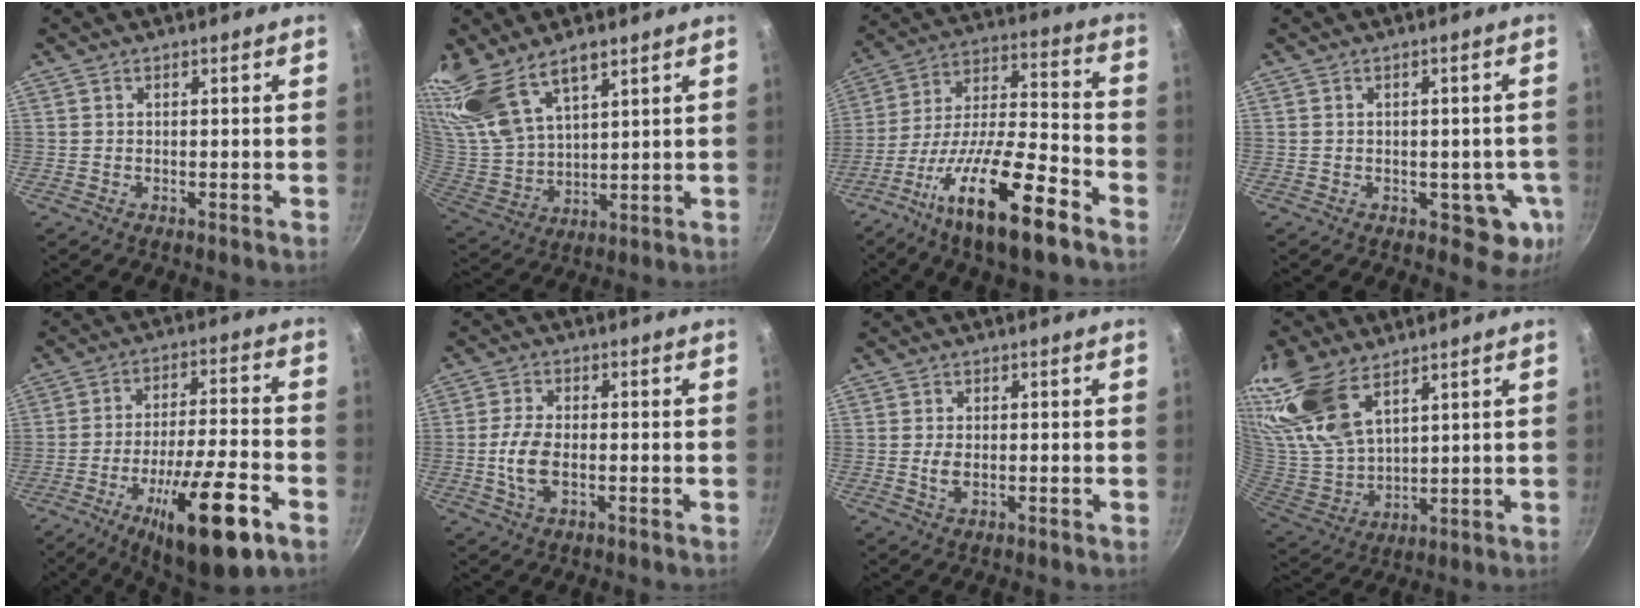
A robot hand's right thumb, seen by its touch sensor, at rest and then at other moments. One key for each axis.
{"total": 15.0, "fx": 10.7, "fy": 5.8, "fz": 8.7, "tx": -0.161, "ty": -0.055, "tz": 0.230}
{"total": 21.7, "fx": -12.0, "fy": 5.9, "fz": 17.0, "tx": -0.280, "ty": 0.059, "tz": -0.219}
{"total": 7.2, "fx": -1.7, "fy": 4.7, "fz": 5.2, "tx": -0.022, "ty": 0.009, "tz": -0.016}
{"total": 19.5, "fx": -9.3, "fy": 4.9, "fz": 16.5, "tx": -0.256, "ty": 0.035, "tz": -0.144}
{"total": 6.2, "fx": -1.3, "fy": 3.1, "fz": 5.3, "tx": -0.110, "ty": 0.010, "tz": -0.030}
{"total": 2.4, "fx": -0.3, "fy": 1.2, "fz": 2.0, "tx": -0.041, "ty": 0.002, "tz": -0.005}
{"total": 18.3, "fx": 11.5, "fy": 8.9, "fz": 11.2, "tx": -0.231, "ty": -0.037, "tz": 0.245}